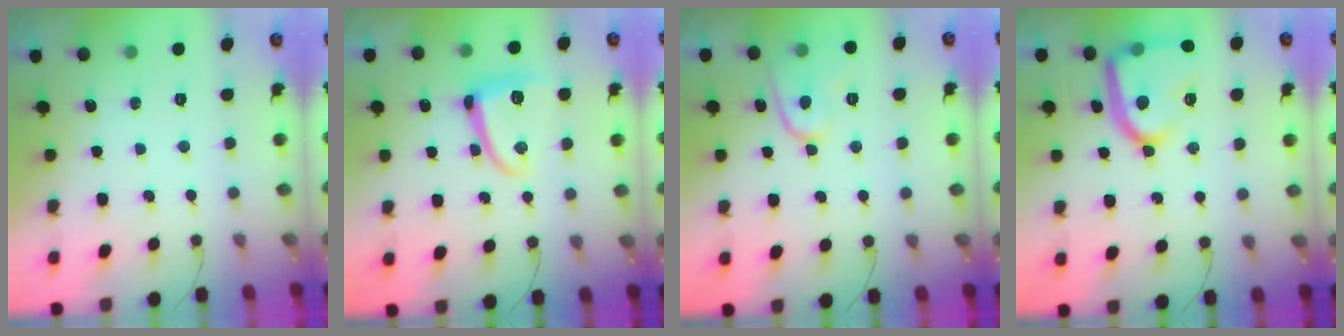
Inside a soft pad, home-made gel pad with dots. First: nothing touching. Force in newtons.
{"total": 10.3, "press": 10.3, "slide": 0.8}
{"total": 9.0, "press": 8.9, "slide": 1.0}
{"total": 16.8, "press": 16.8, "slide": 1.0}